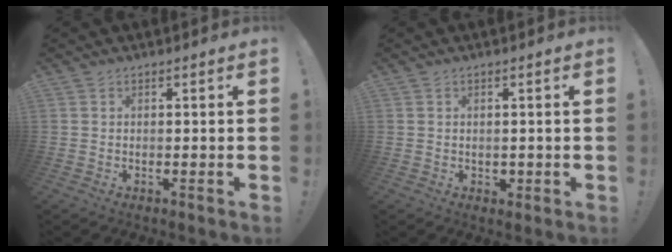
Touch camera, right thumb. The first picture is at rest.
{"total": 1.6, "force": [0.3, 1.5, 0.4], "torque": [0.005, -0.002, 0.004]}